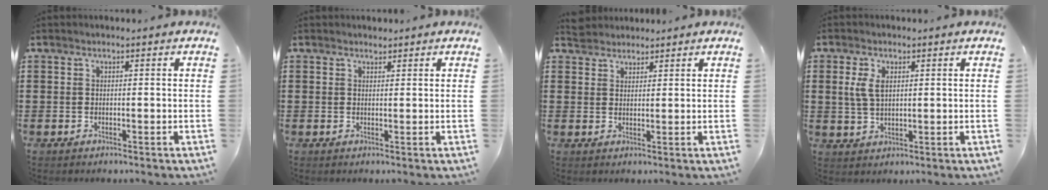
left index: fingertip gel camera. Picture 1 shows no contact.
{"total": 1.1, "force": [1.0, 0.4, 0.2], "torque": [0.002, -0.002, 0.018]}
{"total": 2.6, "force": [2.4, 0.9, -0.1], "torque": [-0.006, 0.004, 0.047]}
{"total": 4.0, "force": [1.2, 2.1, 3.2], "torque": [-0.078, 0.007, 0.017]}